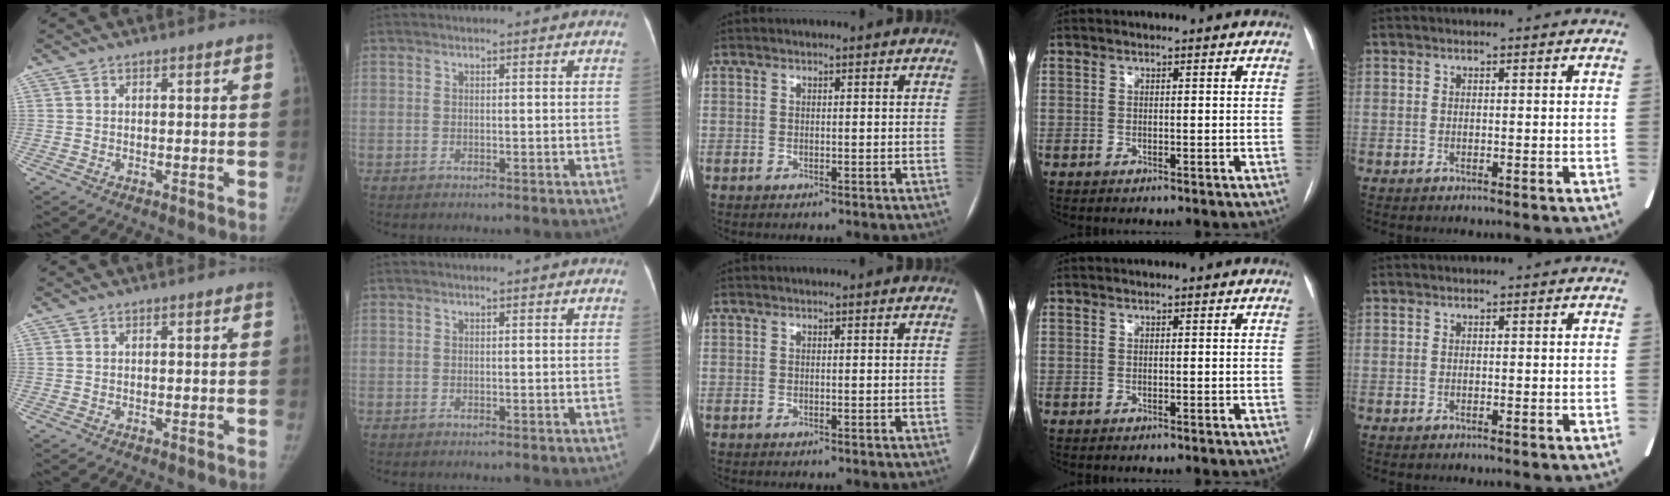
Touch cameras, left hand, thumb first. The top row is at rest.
{}